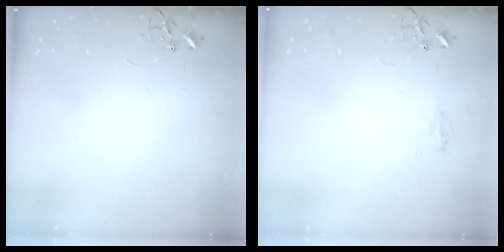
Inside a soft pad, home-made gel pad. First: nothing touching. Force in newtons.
{"total": 5.8, "press": 5.7, "slide": 0.7}